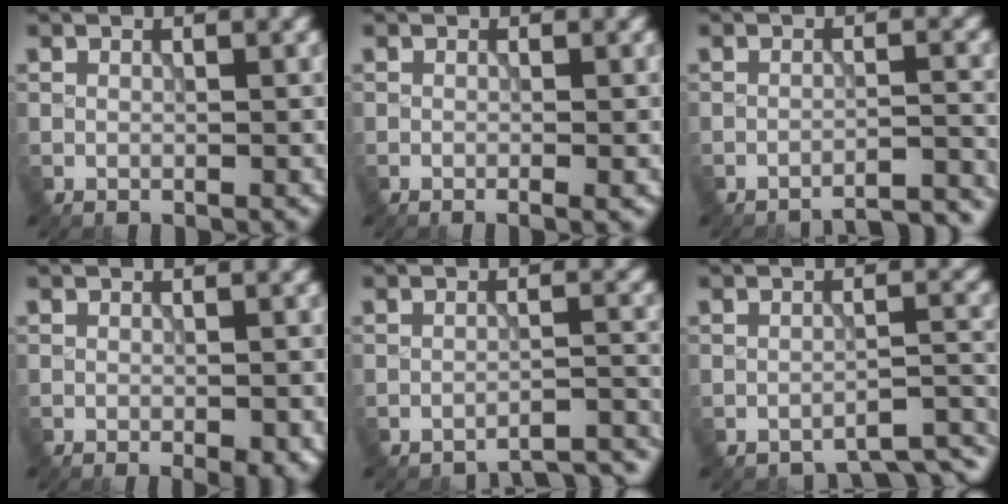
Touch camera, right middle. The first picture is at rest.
{"total": 0.7, "force": [-0.4, -0.1, 0.6], "torque": [-0.008, -0.003, -0.007]}
{"total": 7.2, "force": [-6.9, 1.2, 1.6], "torque": [-0.004, 0.020, -0.080]}
{"total": 2.4, "force": [-1.1, 0.6, 2.1], "torque": [-0.028, -0.007, -0.011]}
{"total": 4.5, "force": [-4.4, 0.5, 1.1], "torque": [-0.005, 0.002, -0.055]}
{"total": 2.8, "force": [-2.6, 0.3, 0.8], "torque": [-0.005, -0.001, -0.038]}